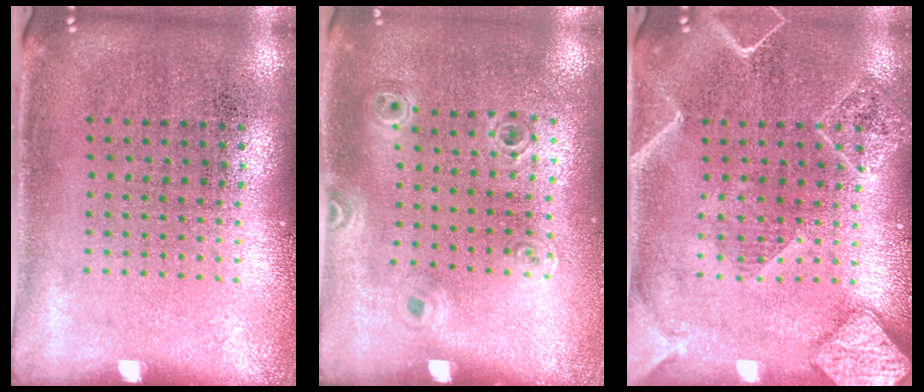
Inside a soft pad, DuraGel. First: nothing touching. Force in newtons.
{"total": 0.9, "press": 0.9, "slide": 0.0}
{"total": 1.9, "press": 1.9, "slide": 0.2}